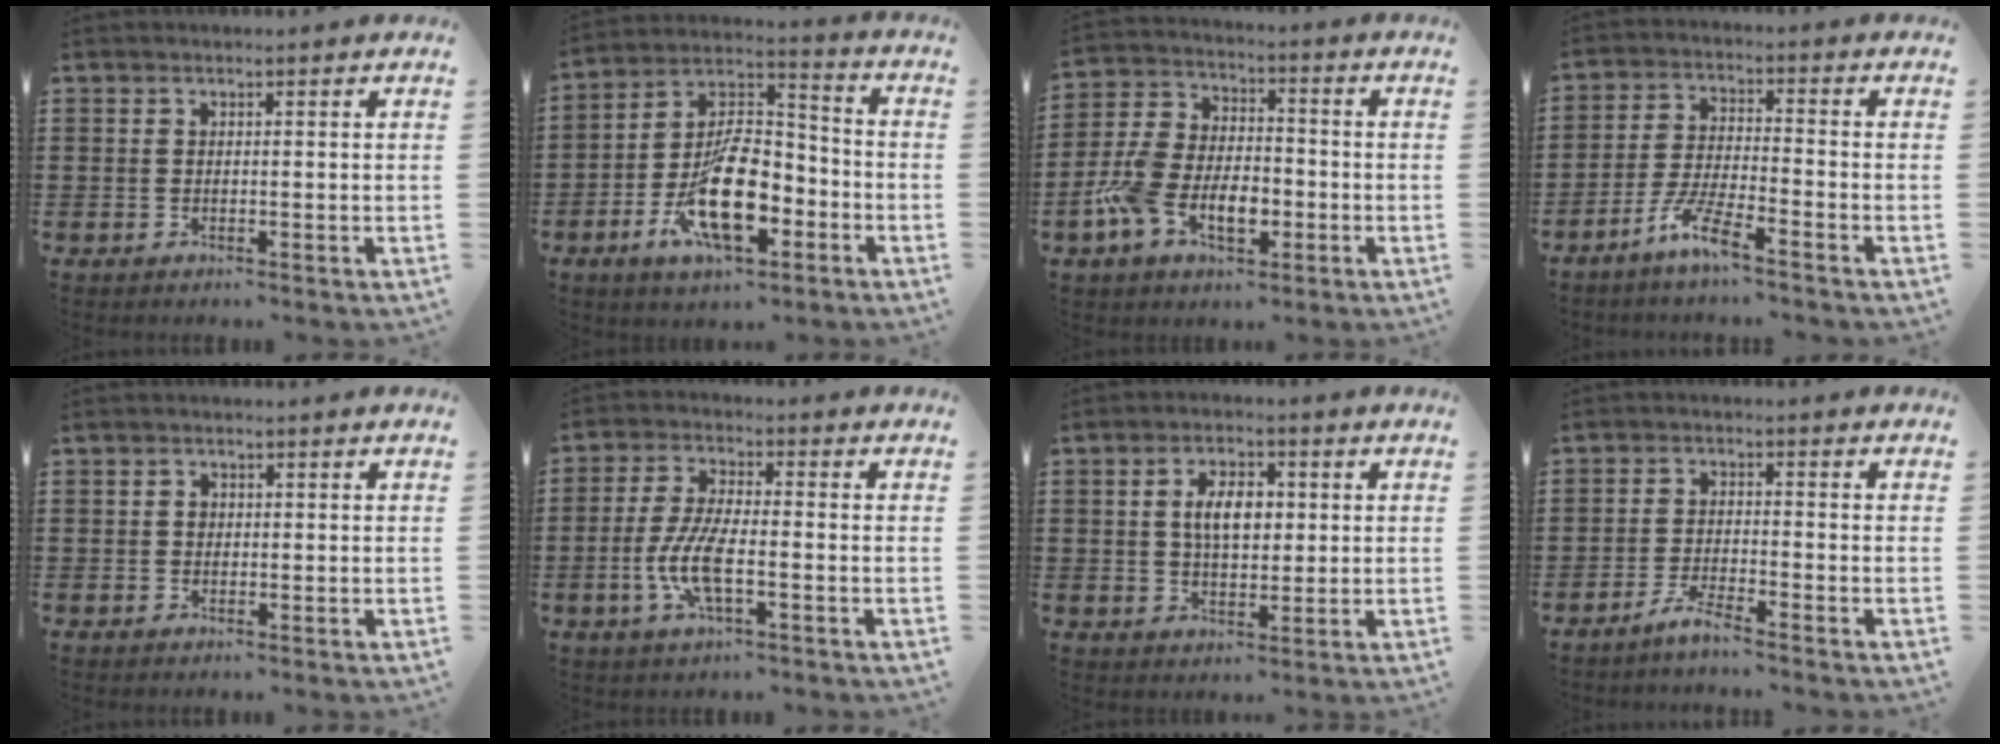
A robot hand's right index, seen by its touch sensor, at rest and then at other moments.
{"total": 14.7, "force": [-5.4, 7.1, 11.7], "torque": [-0.235, 0.007, -0.101]}
{"total": 9.2, "force": [-3.4, 5.7, 6.4], "torque": [-0.146, 0.010, -0.063]}
{"total": 6.3, "force": [-4.7, 0.3, 4.1], "torque": [-0.101, -0.012, -0.095]}
{"total": 0.9, "force": [0.1, 0.8, 0.4], "torque": [-0.010, 0.004, 0.003]}
{"total": 7.7, "force": [-2.3, 2.4, 6.9], "torque": [-0.157, -0.012, -0.048]}
{"total": 5.8, "force": [1.0, 3.2, 4.8], "torque": [-0.085, 0.006, 0.010]}
{"total": 2.9, "force": [-2.6, -0.2, 1.4], "torque": [-0.038, -0.001, -0.052]}